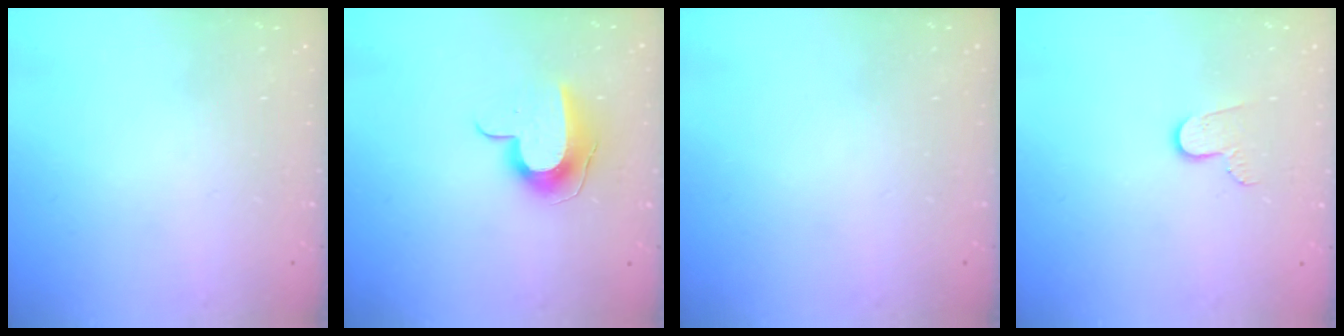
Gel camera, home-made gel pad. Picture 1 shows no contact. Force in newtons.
{"total": 9.5, "press": 9.5, "slide": 0.4}
{"total": 0.0}
{"total": 7.0, "press": 7.0, "slide": 0.5}